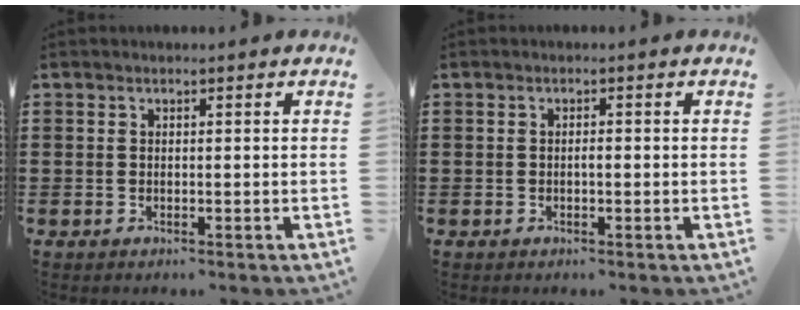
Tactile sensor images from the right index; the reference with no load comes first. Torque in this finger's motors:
{"motor_torque": [0.47, -0.37, 0.01, 0.00]}